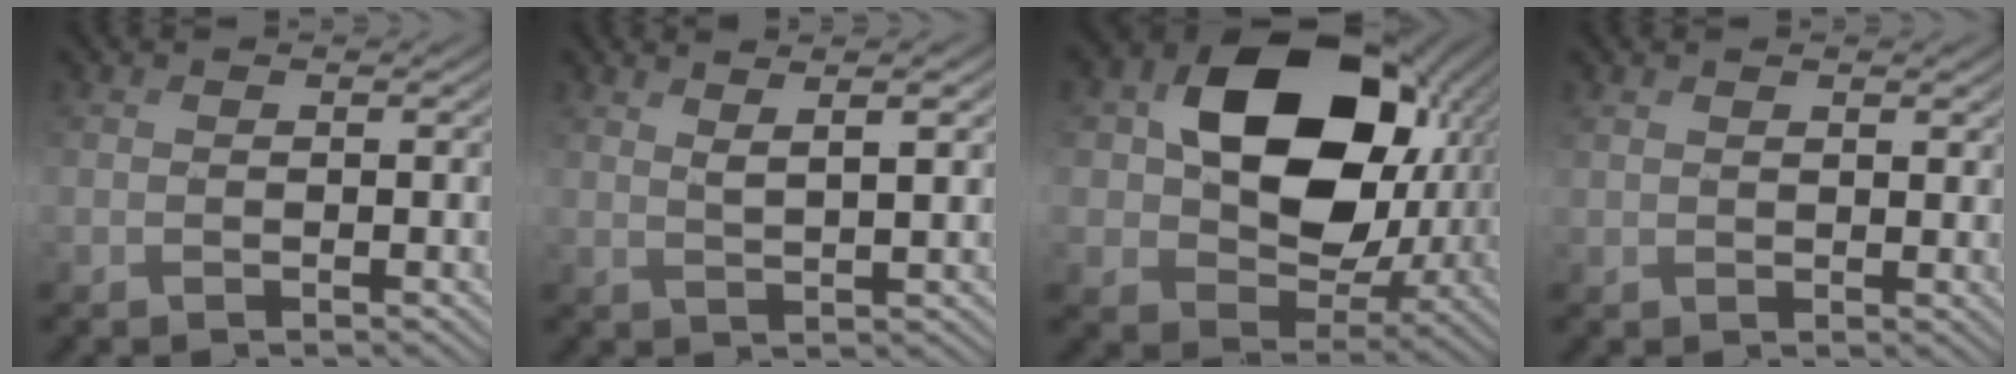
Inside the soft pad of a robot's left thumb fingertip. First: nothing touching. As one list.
[{"total": 4.3, "force": [2.4, 0.8, 3.5], "torque": [-0.058, 0.006, 0.042]}, {"total": 17.4, "force": [4.2, 13.0, 10.9], "torque": [-0.194, -0.011, 0.091]}, {"total": 2.0, "force": [1.4, 0.9, 1.1], "torque": [-0.020, -0.002, 0.032]}]